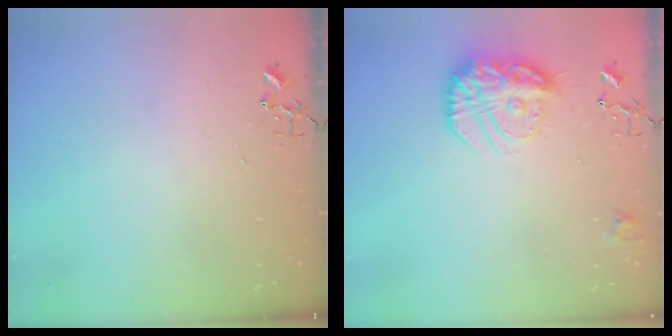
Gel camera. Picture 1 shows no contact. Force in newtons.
{"total": 18.0, "press": 18.0, "slide": 1.3}